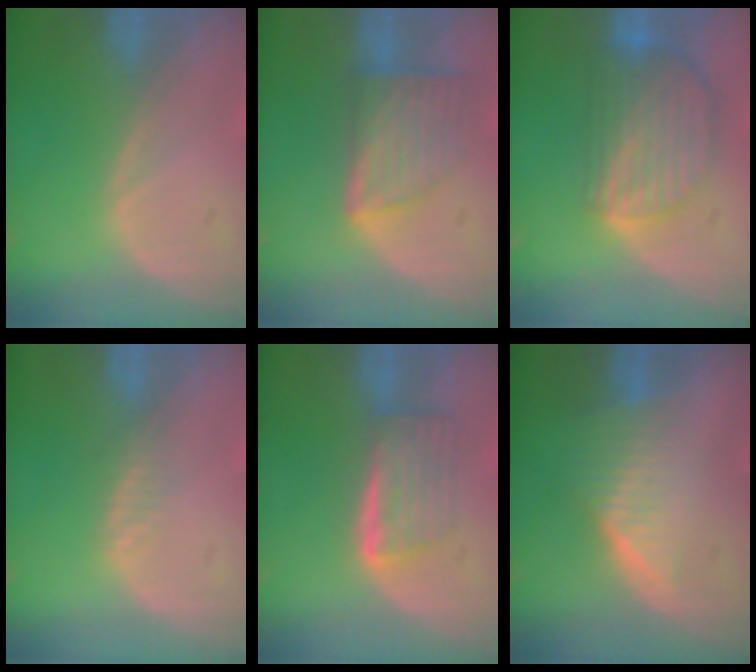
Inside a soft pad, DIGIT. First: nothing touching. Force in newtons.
{"total": 7.3, "press": 6.5, "slide": 3.3}
{"total": 8.9, "press": 7.7, "slide": 4.4}
{"total": 1.4, "press": 1.3, "slide": 0.2}
{"total": 5.8, "press": 5.1, "slide": 2.9}
{"total": 6.5, "press": 5.8, "slide": 2.8}